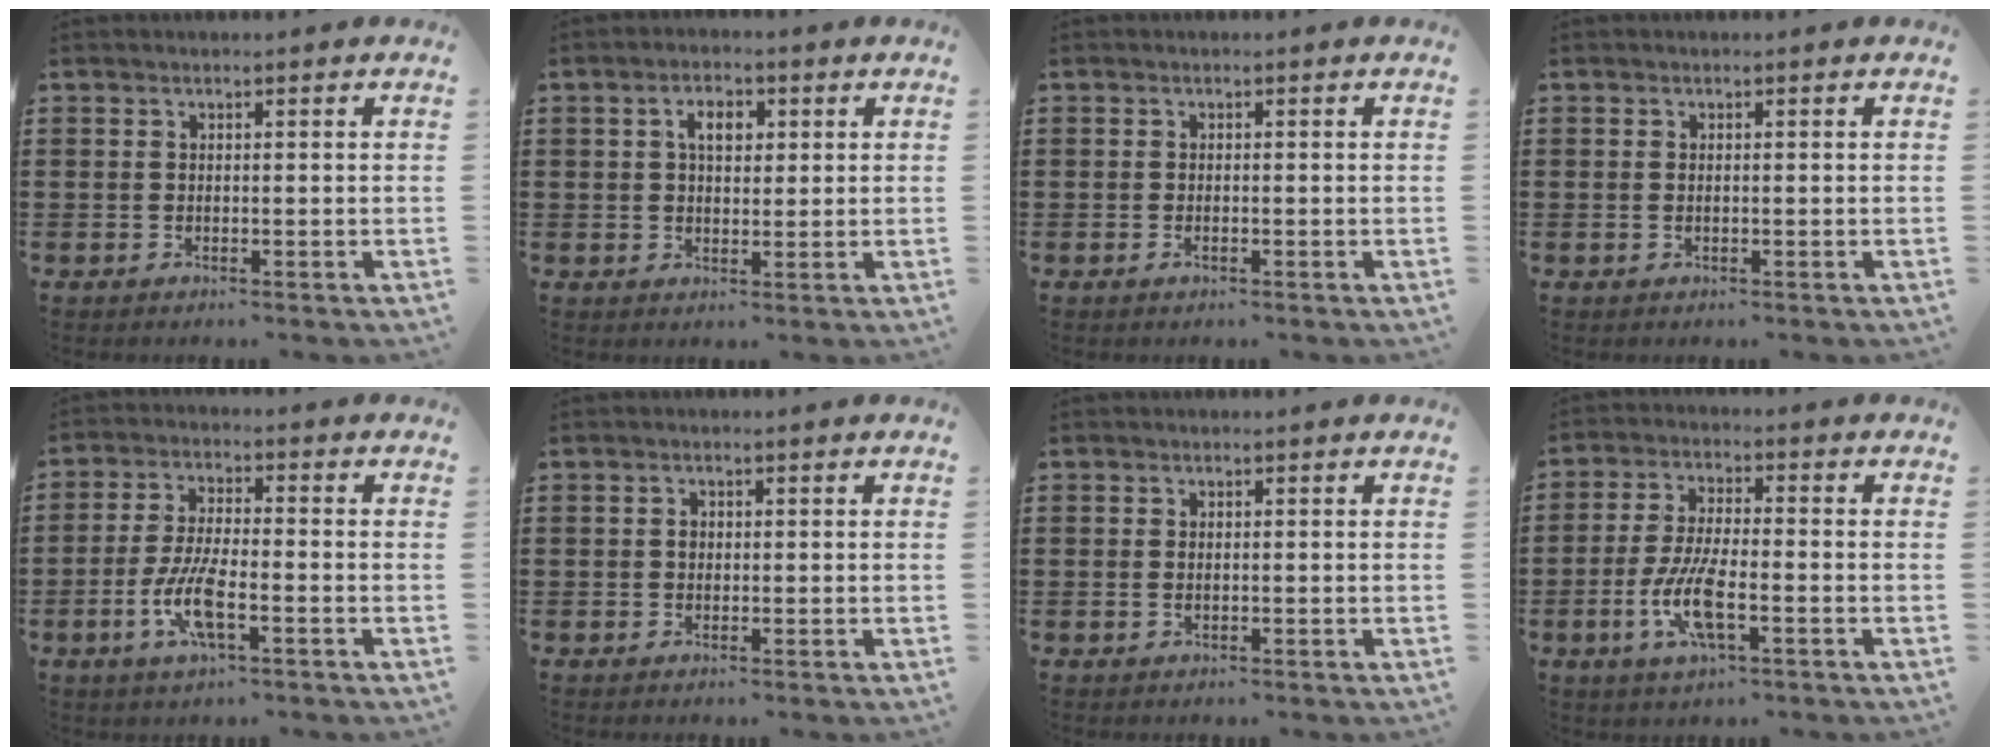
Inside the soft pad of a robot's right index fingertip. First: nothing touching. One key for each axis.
{"total": 3.6, "fx": 0.9, "fy": 2.2, "fz": 2.7, "tx": -0.053, "ty": 0.009, "tz": 0.012}
{"total": 0.6, "fx": -0.2, "fy": 0.2, "fz": 0.5, "tx": -0.011, "ty": -0.005, "tz": -0.004}
{"total": 0.7, "fx": 0.0, "fy": 0.3, "fz": 0.6, "tx": -0.014, "ty": -0.001, "tz": 0.000}
{"total": 7.6, "fx": -2.7, "fy": 2.1, "fz": 6.7, "tx": -0.150, "ty": -0.016, "tz": -0.053}
{"total": 1.0, "fx": 0.1, "fy": 0.8, "fz": 0.5, "tx": -0.013, "ty": 0.004, "tz": 0.001}
{"total": 0.9, "fx": 0.0, "fy": 0.4, "fz": 0.8, "tx": -0.018, "ty": 0.001, "tz": -0.001}
{"total": 8.3, "fx": -2.8, "fy": 2.5, "fz": 7.4, "tx": -0.167, "ty": -0.019, "tz": -0.054}